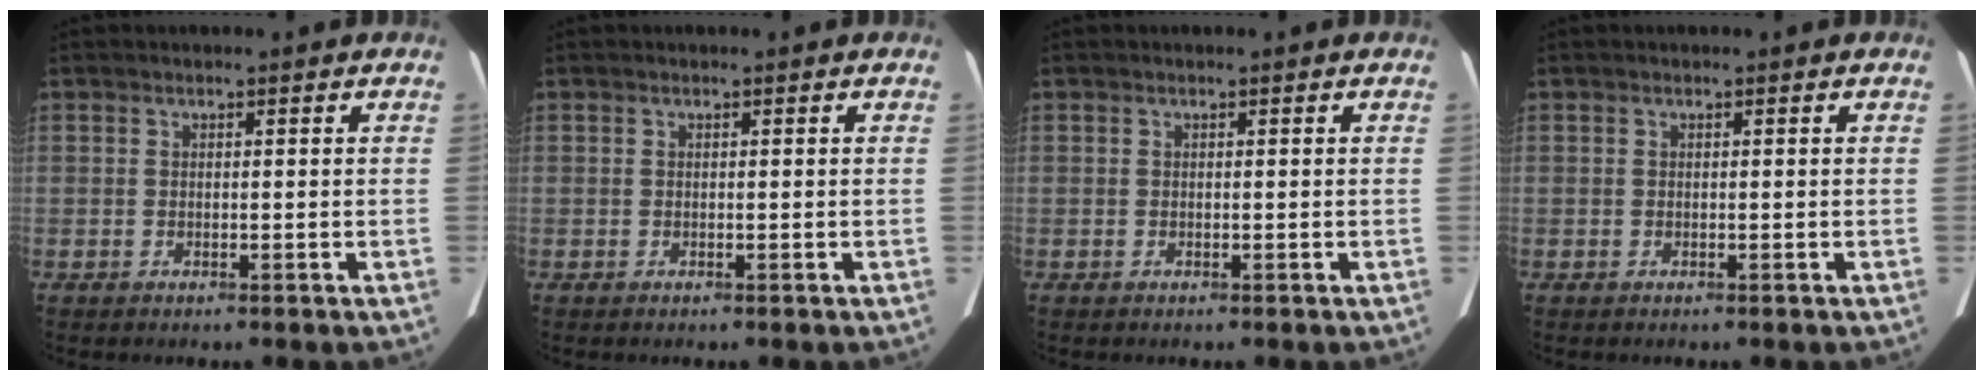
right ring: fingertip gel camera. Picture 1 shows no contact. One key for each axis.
{"total": 0.0}
{"total": 0.0}
{"total": 0.0}